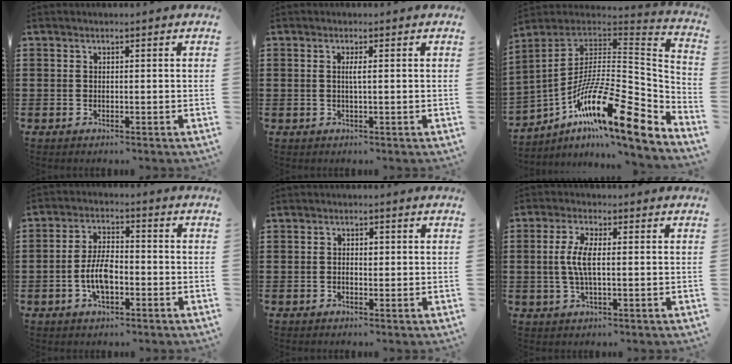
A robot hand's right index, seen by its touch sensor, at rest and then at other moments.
{"total": 1.3, "force": [0.1, -0.1, 1.3], "torque": [-0.024, -0.002, 0.001]}
{"total": 19.1, "force": [-10.1, 4.7, 15.5], "torque": [-0.271, -0.007, -0.187]}
{"total": 6.1, "force": [-1.9, 2.8, 5.1], "torque": [-0.113, 0.002, -0.040]}
{"total": 1.0, "force": [-0.1, 0.5, 0.8], "torque": [-0.015, 0.002, -0.003]}
{"total": 5.3, "force": [0.0, 1.7, 5.1], "torque": [-0.113, -0.005, -0.008]}